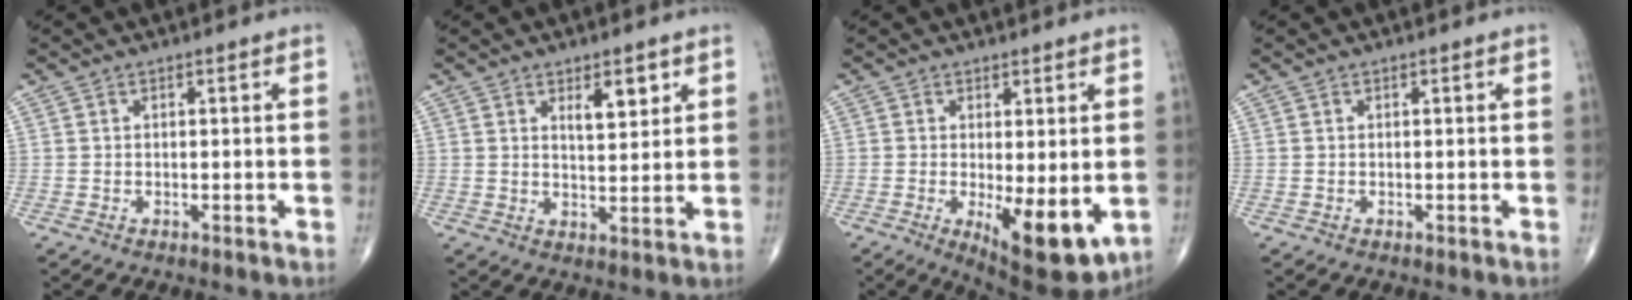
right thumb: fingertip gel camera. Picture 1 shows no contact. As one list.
[{"total": 5.4, "force": [2.7, 2.1, 4.1], "torque": [-0.052, -0.021, 0.045]}, {"total": 10.6, "force": [-2.0, 3.7, 9.7], "torque": [-0.133, -0.026, -0.017]}, {"total": 0.0}]